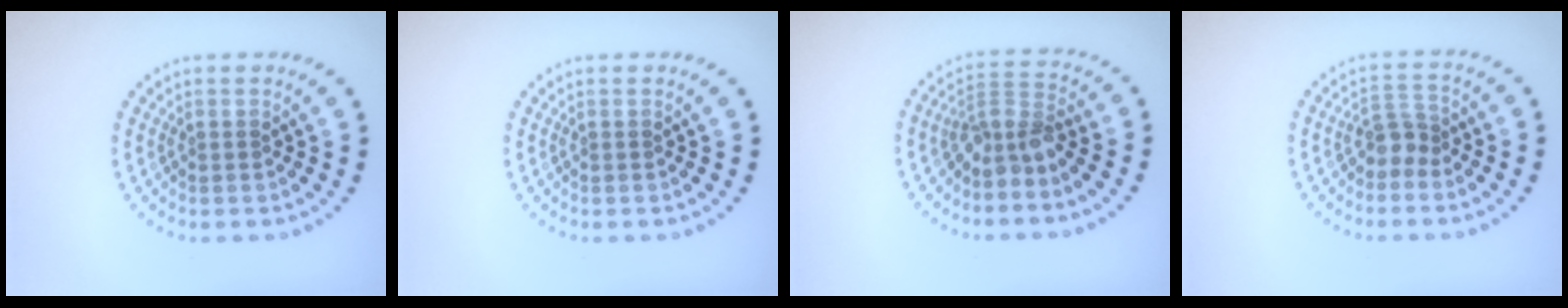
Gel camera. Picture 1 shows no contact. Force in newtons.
{"total": 0.0}
{"total": 3.1, "press": 2.2, "slide": 2.2}
{"total": 2.0, "press": 1.5, "slide": 1.3}